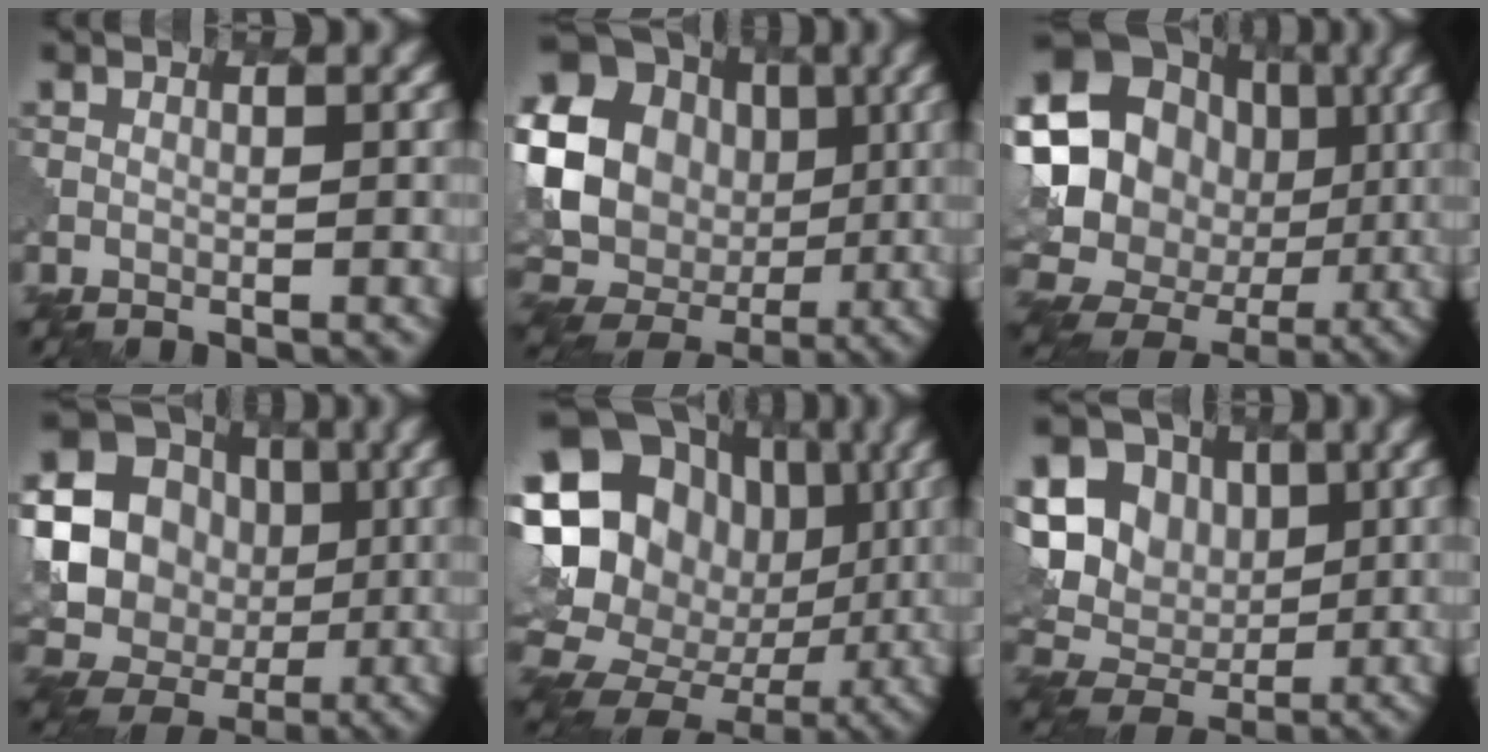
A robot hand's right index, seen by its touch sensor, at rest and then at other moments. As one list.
[{"total": 24.0, "force": [1.1, 22.6, 8.2], "torque": [-0.190, -0.003, -0.028]}, {"total": 21.0, "force": [-0.4, 19.3, 8.0], "torque": [-0.172, 0.023, -0.034]}, {"total": 22.1, "force": [0.0, 21.1, 6.6], "torque": [-0.156, 0.001, -0.044]}, {"total": 21.9, "force": [0.9, 19.3, 10.2], "torque": [-0.206, 0.044, -0.006]}, {"total": 11.2, "force": [2.9, 9.3, 5.5], "torque": [-0.124, 0.037, 0.031]}]